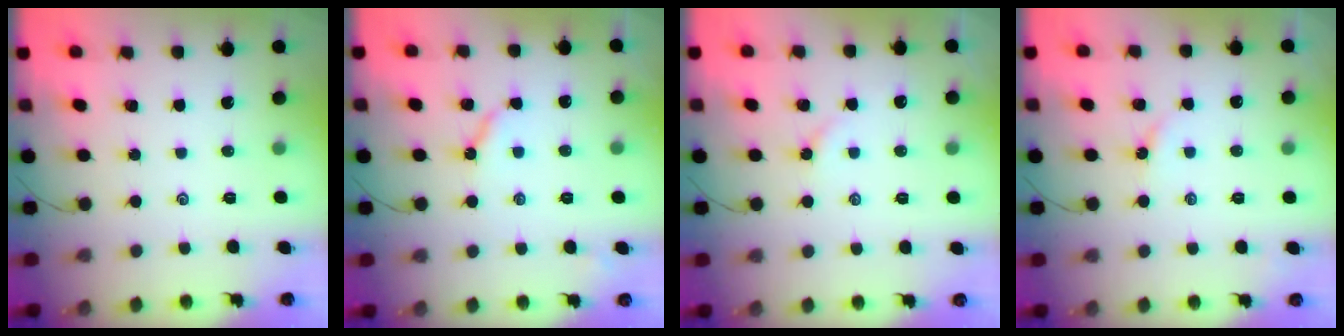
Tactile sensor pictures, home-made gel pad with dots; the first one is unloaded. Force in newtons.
{"total": 4.6, "press": 4.6, "slide": 0.4}
{"total": 1.5, "press": 1.4, "slide": 0.3}
{"total": 1.9, "press": 1.9, "slide": 0.3}